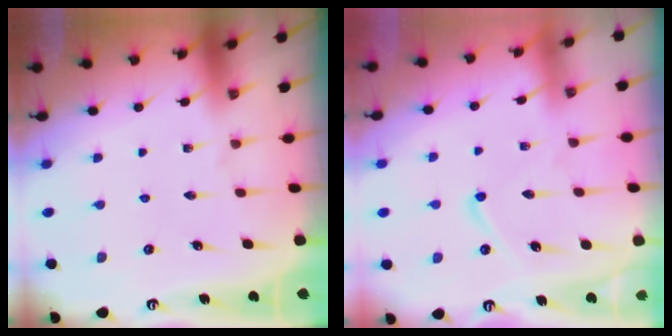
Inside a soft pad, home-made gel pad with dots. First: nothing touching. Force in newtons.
{"total": 7.6, "press": 7.5, "slide": 0.8}